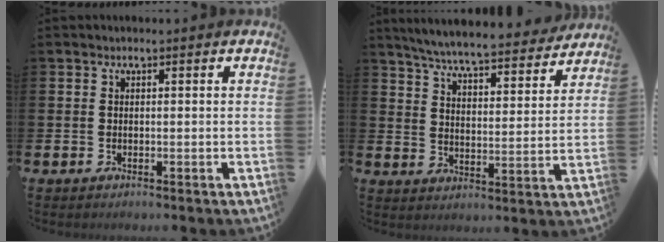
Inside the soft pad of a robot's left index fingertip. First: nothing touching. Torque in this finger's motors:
{"motor_torque": [1.05, -1.09, 0.86, 0.17]}